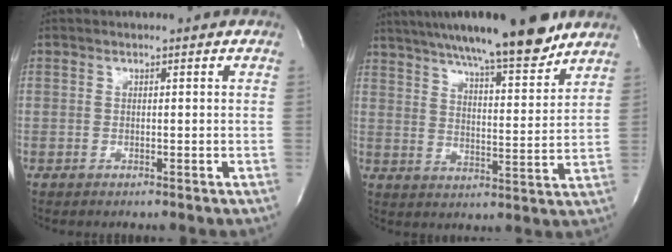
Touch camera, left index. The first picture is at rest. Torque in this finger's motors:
{"motor_torque": [0.16, -0.17, 0.47, 0.10]}